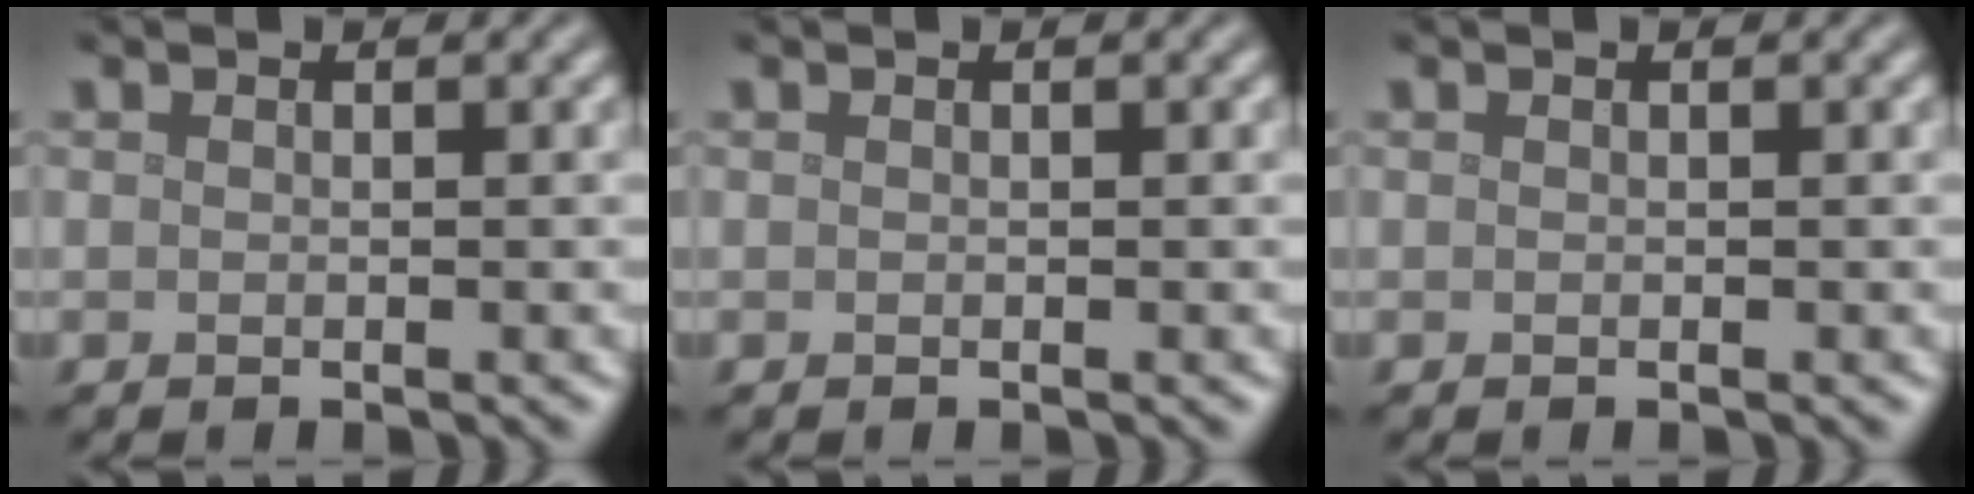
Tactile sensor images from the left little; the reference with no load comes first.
{"total": 0.0}
{"total": 0.0}